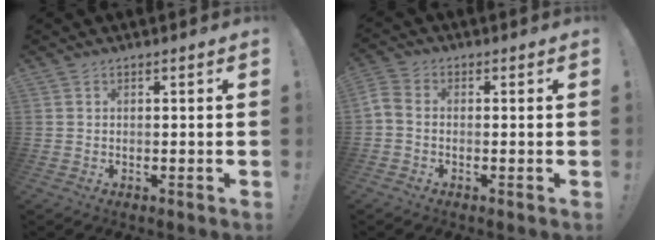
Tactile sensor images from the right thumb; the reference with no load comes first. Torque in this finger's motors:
{"motor_torque": [-0.06, 0.18, 0.07, 0.11, 0.15]}